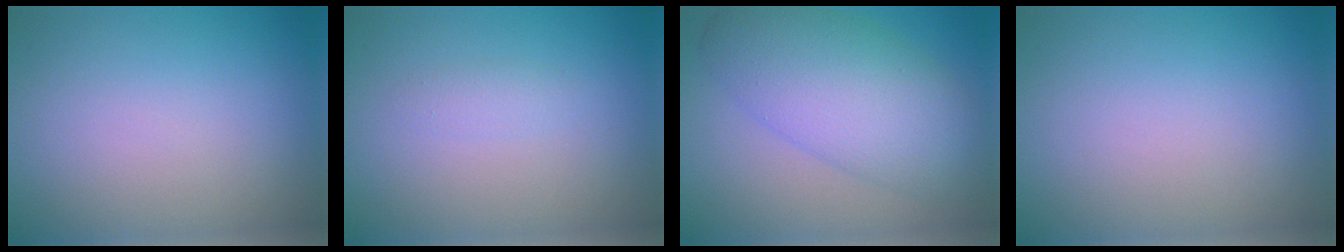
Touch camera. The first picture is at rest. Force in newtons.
{"total": 0.9, "press": 0.9, "slide": 0.0}
{"total": 8.4, "press": 8.4, "slide": 0.2}
{"total": 0.0}